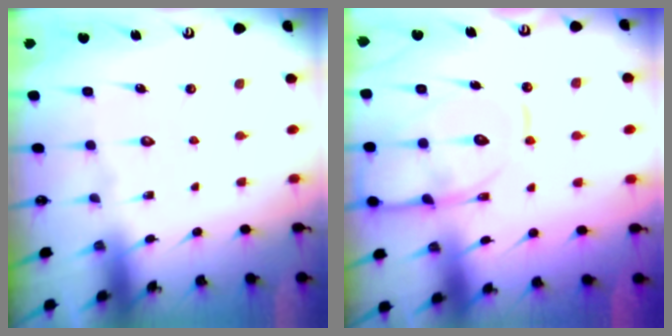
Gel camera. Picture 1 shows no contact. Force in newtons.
{"total": 14.5, "press": 14.5, "slide": 1.2}